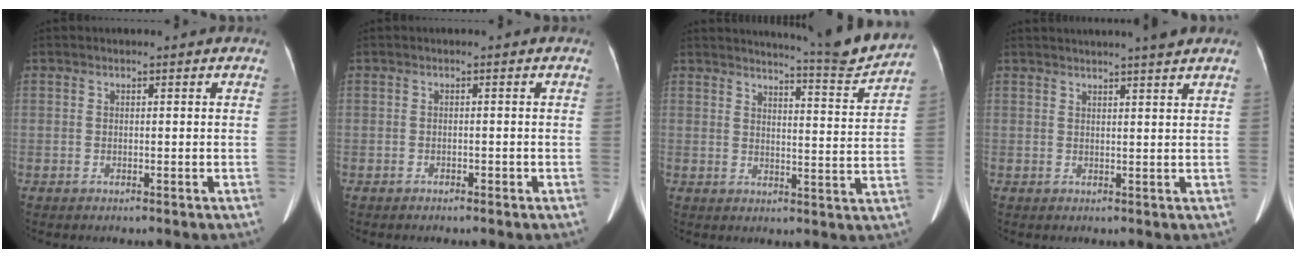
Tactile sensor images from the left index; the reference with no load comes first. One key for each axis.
{"total": 0.8, "fx": -0.8, "fy": 0.3, "fz": 0.0, "tx": -0.006, "ty": -0.005, "tz": -0.016}
{"total": 9.7, "fx": 9.4, "fy": -1.3, "fz": 1.9, "tx": -0.038, "ty": -0.045, "tz": 0.121}
{"total": 6.2, "fx": 5.4, "fy": -0.6, "fz": 3.0, "tx": -0.041, "ty": 0.014, "tz": 0.066}